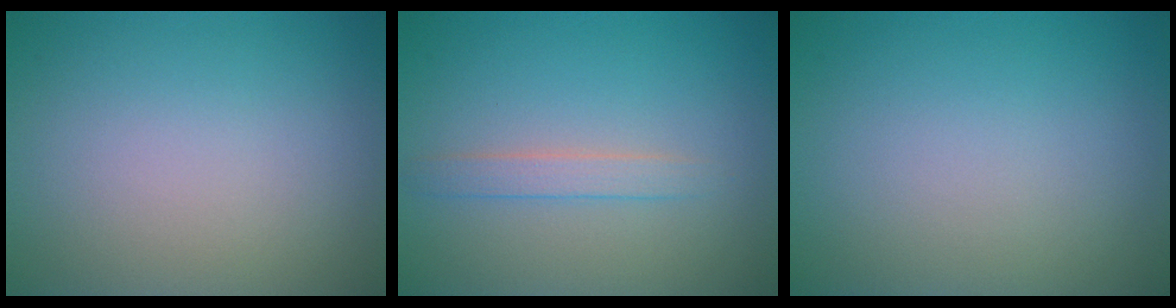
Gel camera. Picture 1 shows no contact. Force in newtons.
{"total": 1.6, "press": 1.6, "slide": 0.1}
{"total": 0.0}